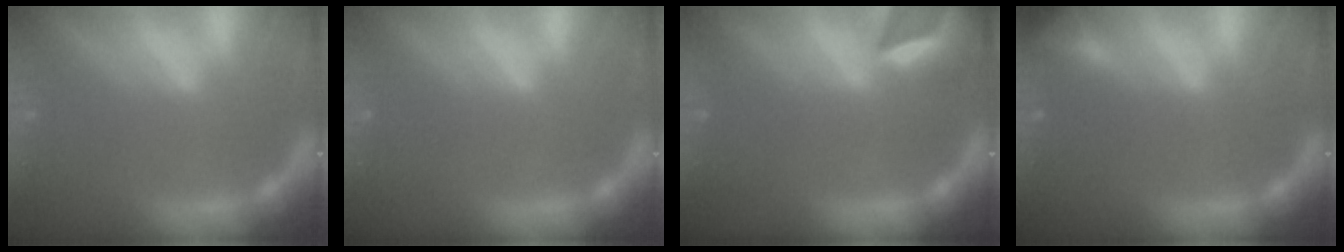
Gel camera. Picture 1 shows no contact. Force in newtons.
{"total": 0.0}
{"total": 4.9}
{"total": 2.4}